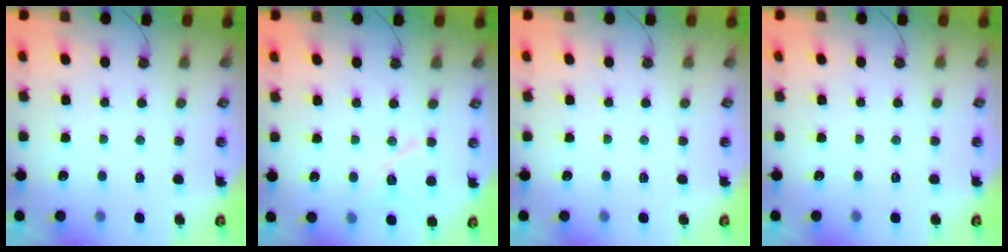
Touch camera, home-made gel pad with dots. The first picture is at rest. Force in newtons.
{"total": 9.0, "press": 9.0, "slide": 0.6}
{"total": 0.0}
{"total": 0.0}